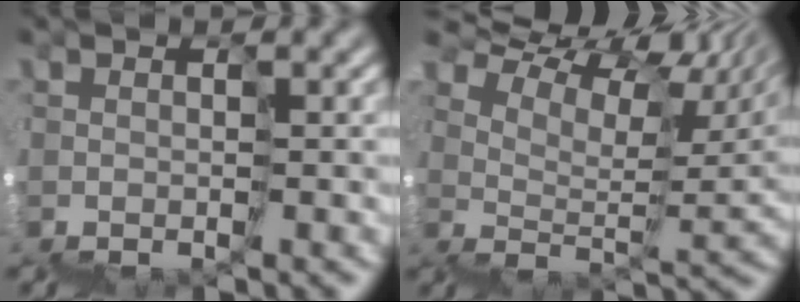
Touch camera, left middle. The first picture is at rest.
{"total": 12.1, "force": [11.5, 2.5, 3.0], "torque": [-0.055, 0.068, 0.179]}